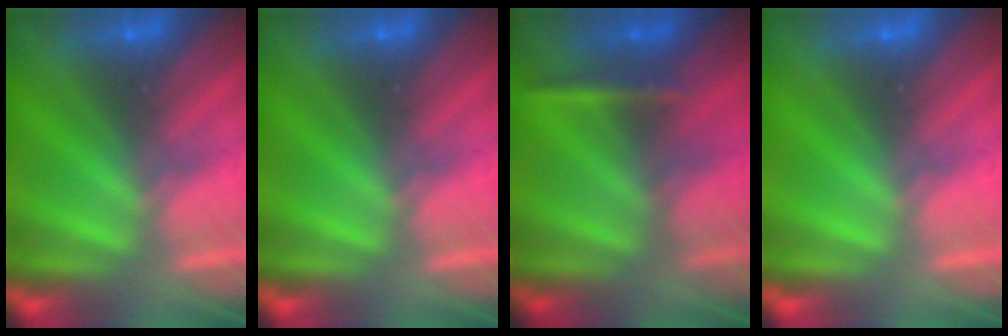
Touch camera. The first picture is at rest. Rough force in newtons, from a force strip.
{"total": 0.0}
{"total": 2.4}
{"total": 0.0}